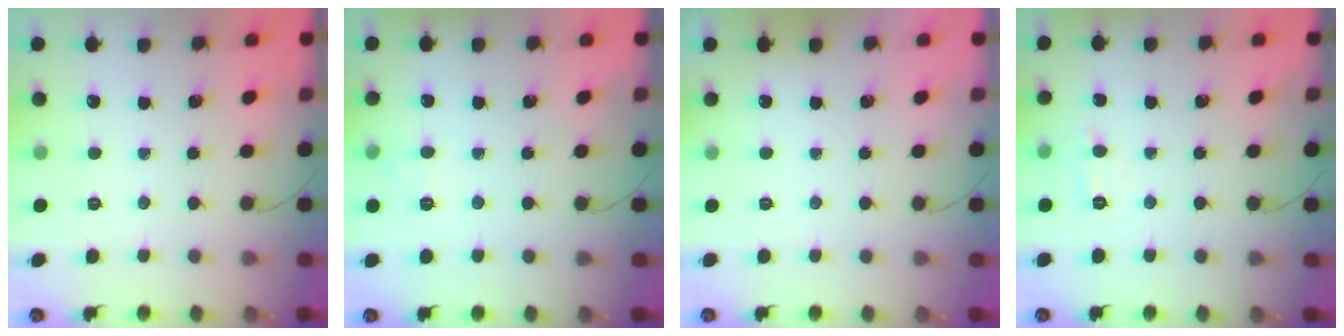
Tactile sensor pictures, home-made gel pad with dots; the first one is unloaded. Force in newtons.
{"total": 5.8, "press": 5.6, "slide": 1.6}
{"total": 1.9, "press": 1.9, "slide": 0.3}
{"total": 3.8, "press": 3.6, "slide": 1.3}